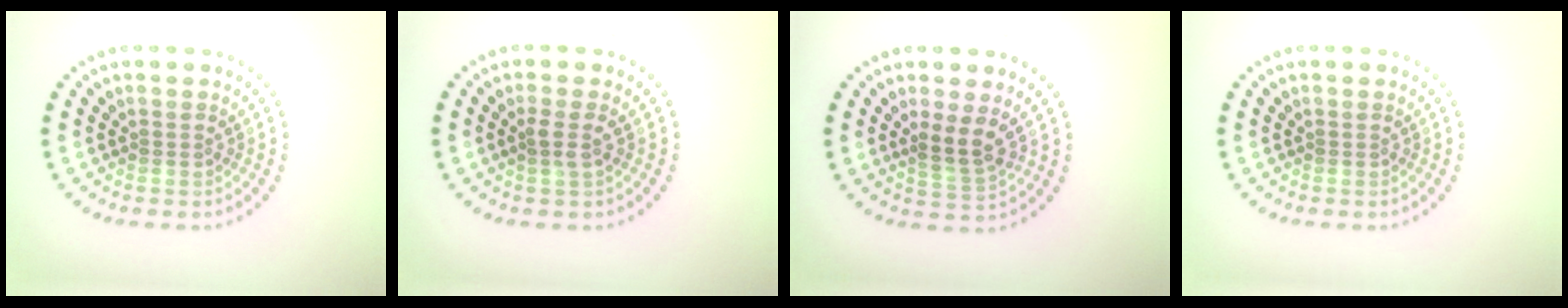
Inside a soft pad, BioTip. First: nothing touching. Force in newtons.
{"total": 1.5, "press": 1.3, "slide": 0.8}
{"total": 2.3, "press": 1.9, "slide": 1.3}
{"total": 0.0}